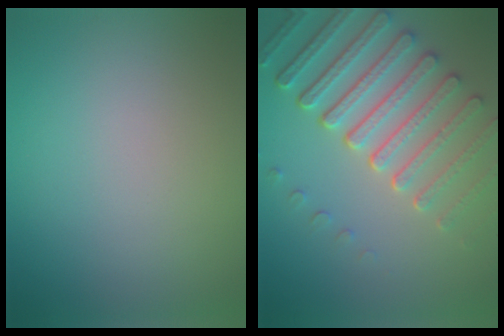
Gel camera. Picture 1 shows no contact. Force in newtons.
{"total": 7.6, "press": 5.7, "slide": 5.0}